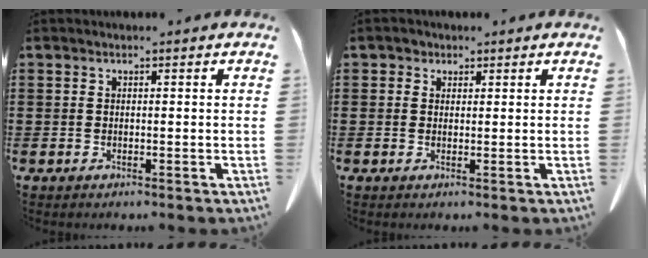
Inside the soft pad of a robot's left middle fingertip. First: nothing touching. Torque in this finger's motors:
{"motor_torque": [-0.20, 0.21, 0.04, 0.00]}